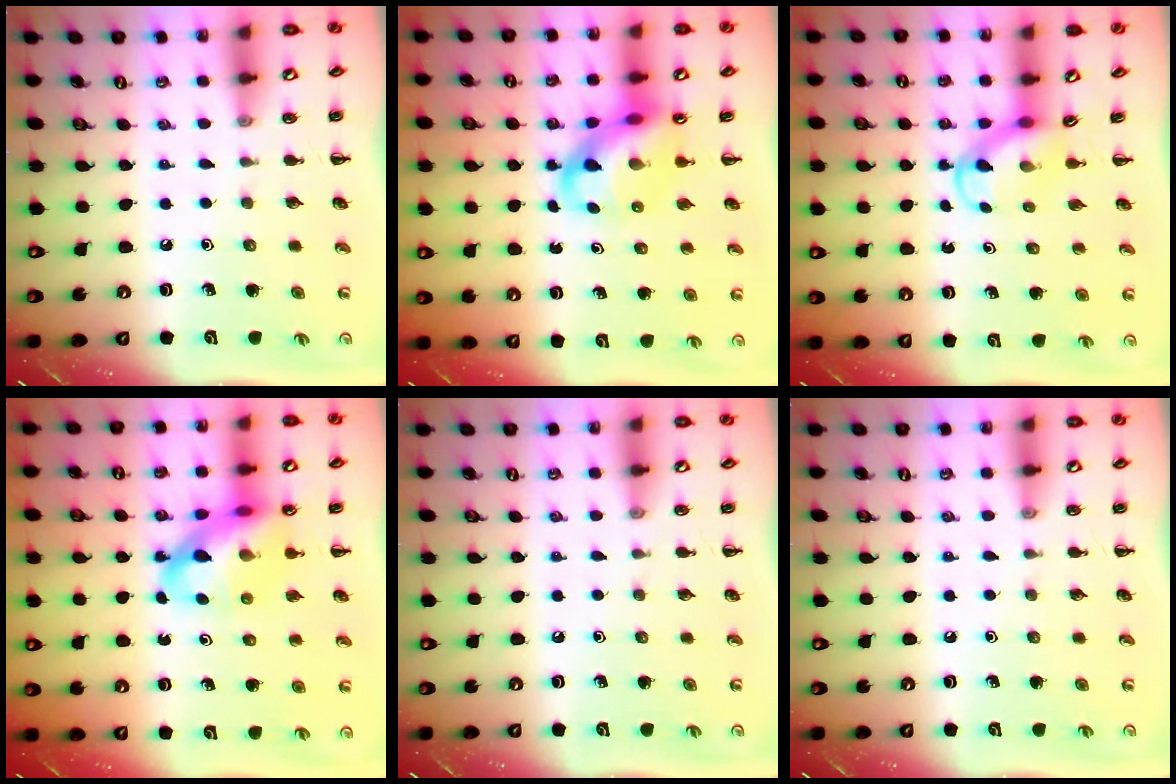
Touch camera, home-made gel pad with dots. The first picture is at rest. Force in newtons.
{"total": 10.6, "press": 10.2, "slide": 3.0}
{"total": 4.1, "press": 3.9, "slide": 1.2}
{"total": 13.8, "press": 13.3, "slide": 3.6}
{"total": 0.0}
{"total": 0.0}